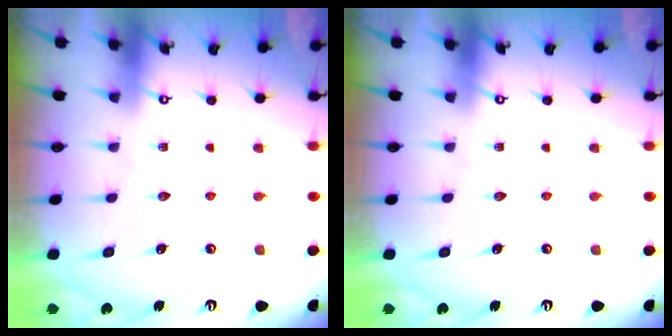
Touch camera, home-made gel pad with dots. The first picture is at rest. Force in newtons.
{"total": 0.0}